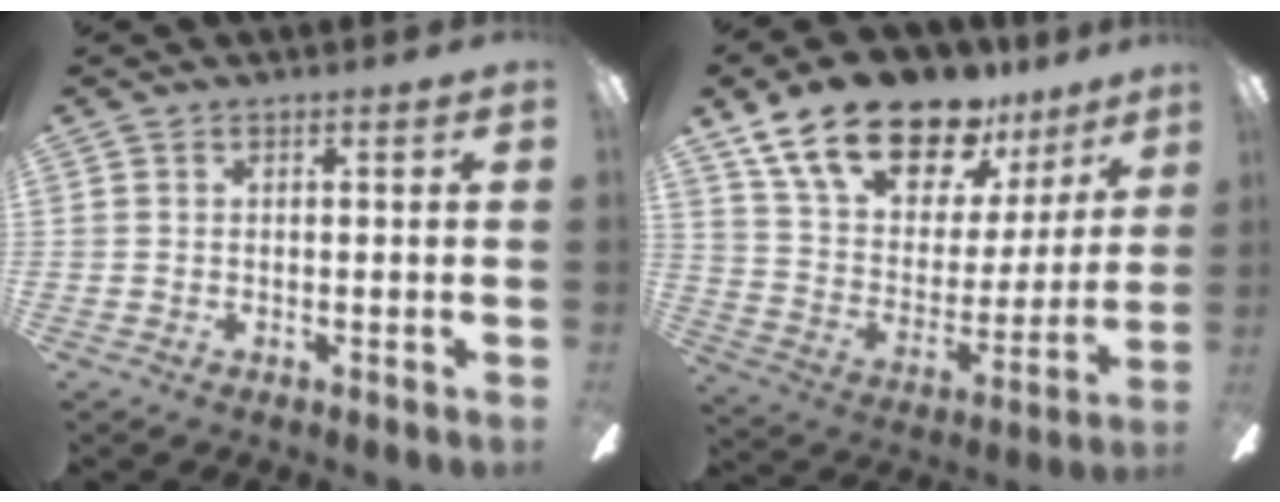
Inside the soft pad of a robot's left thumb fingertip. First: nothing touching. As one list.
[{"total": 21.7, "force": [16.1, 9.8, 10.7], "torque": [-0.195, -0.105, 0.290]}]